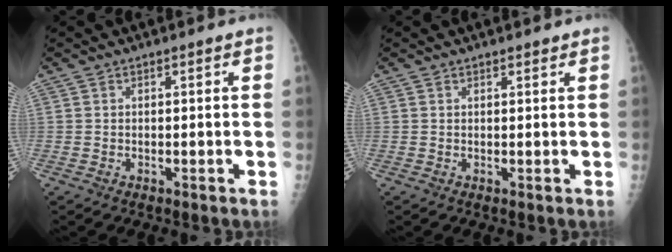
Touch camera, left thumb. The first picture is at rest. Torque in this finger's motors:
{"motor_torque": [0.03, -0.09, -0.03, 0.07, 0.01]}